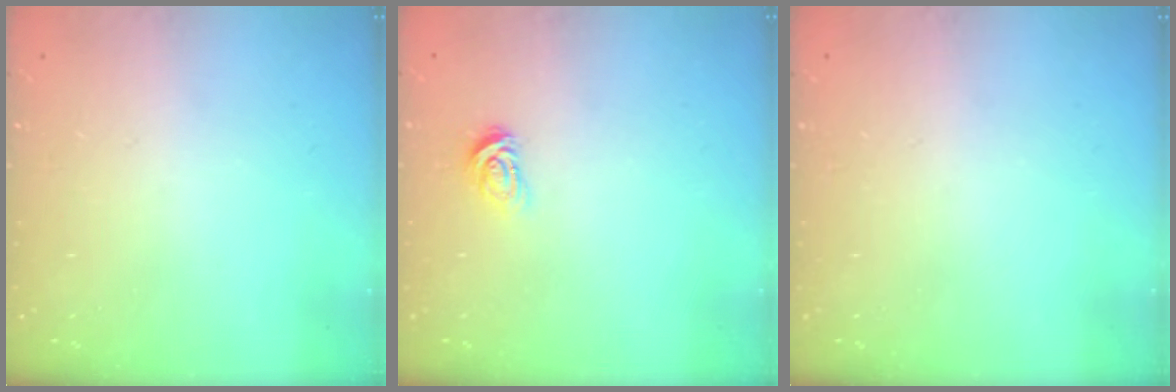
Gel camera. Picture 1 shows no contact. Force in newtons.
{"total": 3.3, "press": 3.3, "slide": 0.1}
{"total": 0.0}